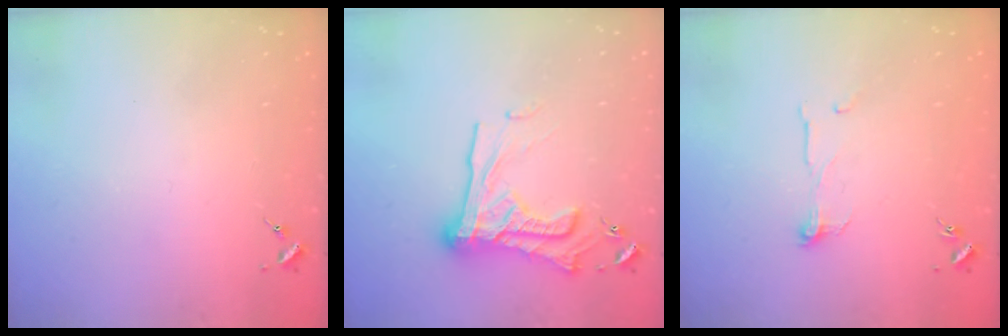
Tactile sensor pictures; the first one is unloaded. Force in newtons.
{"total": 17.4, "press": 17.3, "slide": 1.7}
{"total": 6.0, "press": 6.0, "slide": 0.5}